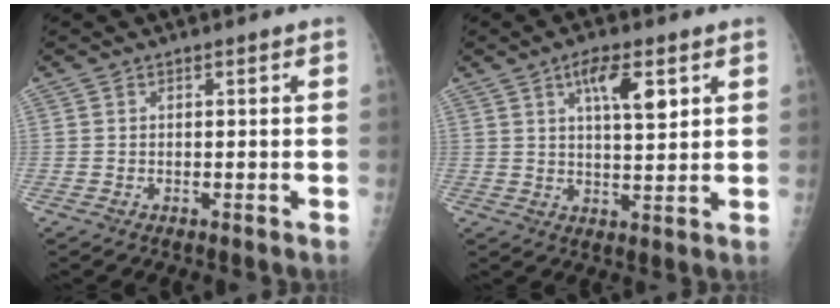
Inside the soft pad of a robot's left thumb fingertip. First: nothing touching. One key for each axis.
{"total": 7.8, "fx": 3.5, "fy": 2.6, "fz": 6.5, "tx": -0.097, "ty": -0.015, "tz": 0.057}